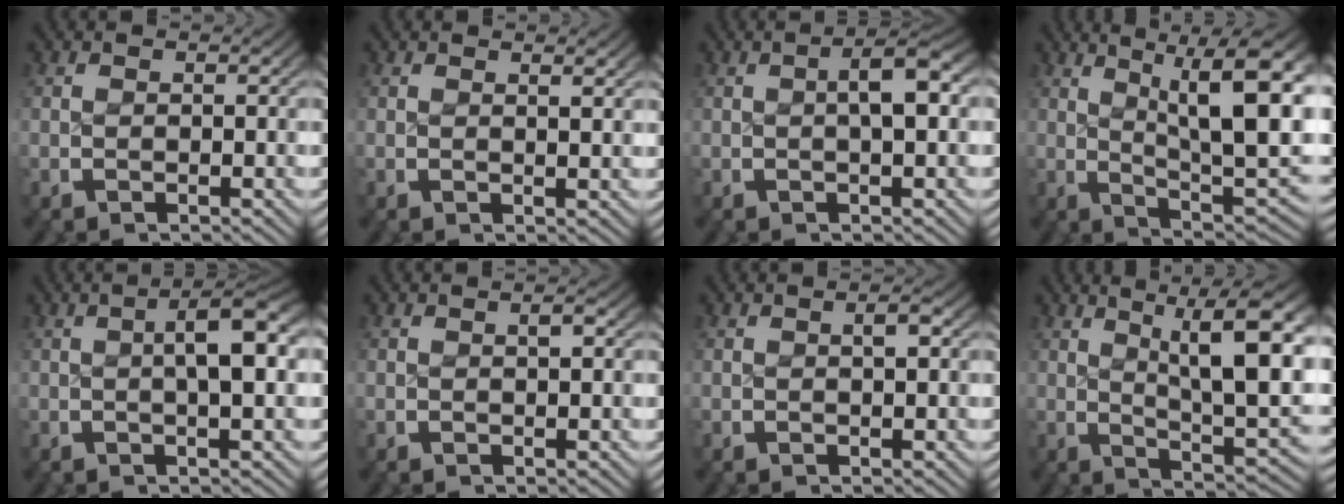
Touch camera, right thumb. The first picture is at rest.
{"total": 1.0, "force": [0.7, -0.1, 0.6], "torque": [-0.009, -0.002, 0.013]}
{"total": 3.8, "force": [0.4, 1.2, 3.6], "torque": [-0.055, 0.011, 0.004]}
{"total": 12.6, "force": [2.8, 6.3, 10.5], "torque": [-0.143, -0.021, 0.049]}
{"total": 5.5, "force": [0.7, 1.8, 5.1], "torque": [-0.073, 0.012, 0.006]}
{"total": 0.7, "force": [0.0, 0.2, 0.7], "torque": [-0.007, 0.002, 0.001]}
{"total": 1.0, "force": [0.0, 0.3, 1.0], "torque": [-0.013, 0.002, 0.001]}
{"total": 11.6, "force": [2.7, 5.3, 9.9], "torque": [-0.124, -0.009, 0.043]}